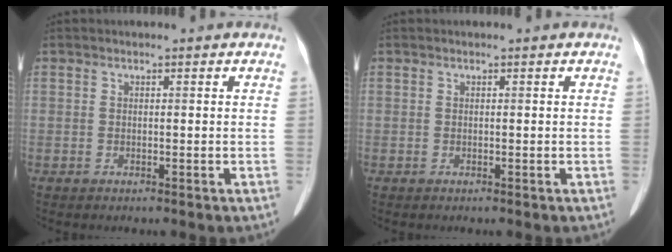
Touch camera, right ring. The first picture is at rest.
{"total": 0.0}